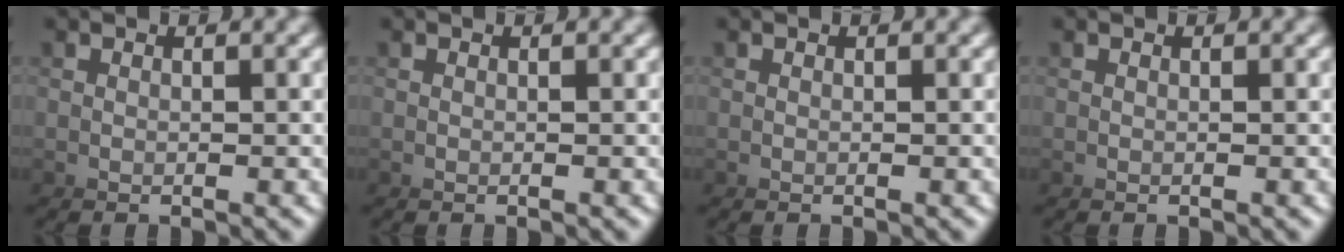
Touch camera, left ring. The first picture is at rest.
{"total": 0.0}
{"total": 0.0}
{"total": 0.0}